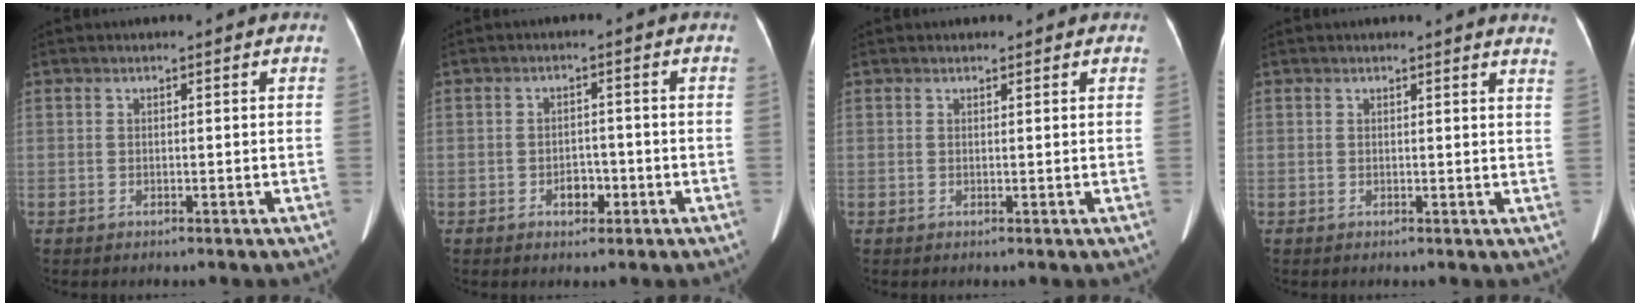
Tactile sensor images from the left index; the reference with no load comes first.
{"total": 2.9, "force": [-1.9, 1.7, 1.3], "torque": [-0.016, -0.013, -0.027]}
{"total": 1.6, "force": [1.3, 0.7, 0.5], "torque": [-0.004, 0.001, 0.012]}
{"total": 5.5, "force": [5.4, -0.2, 1.3], "torque": [-0.003, -0.044, 0.025]}